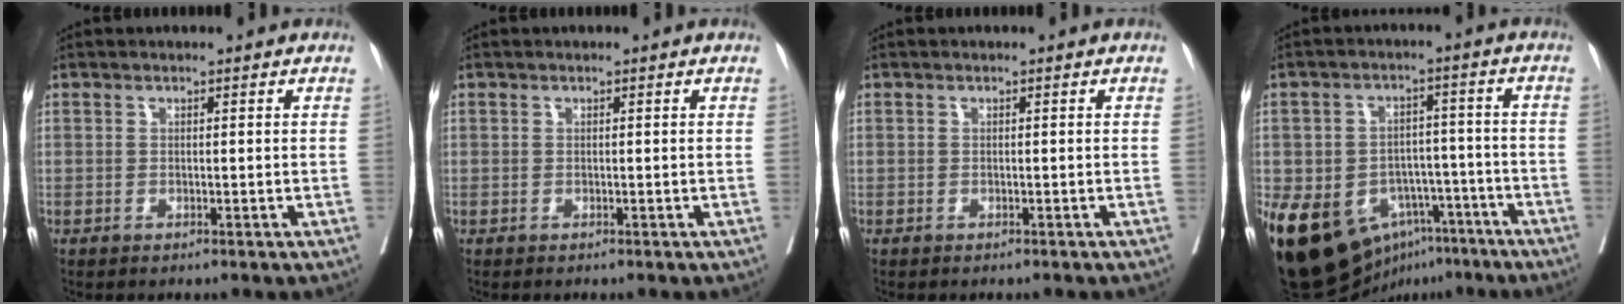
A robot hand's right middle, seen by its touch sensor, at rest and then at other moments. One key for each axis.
{"total": 0.0}
{"total": 0.6, "fx": -0.6, "fy": 0.1, "fz": 0.1, "tx": -0.001, "ty": -0.001, "tz": -0.014}
{"total": 19.0, "fx": -9.8, "fy": 13.1, "fz": 9.6, "tx": -0.184, "ty": 0.026, "tz": -0.138}